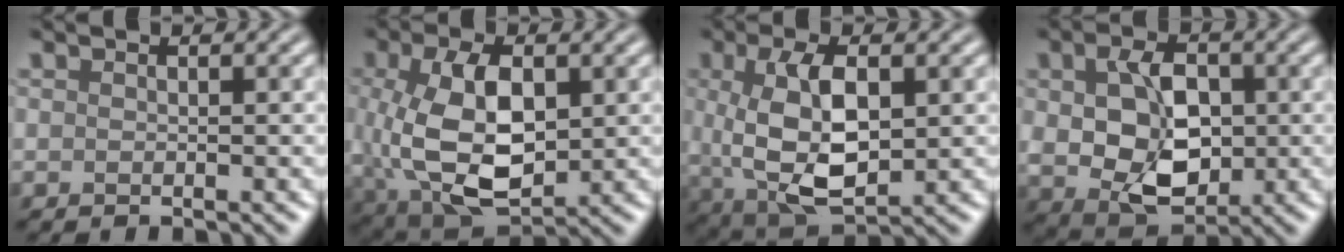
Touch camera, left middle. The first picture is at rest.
{"total": 10.1, "force": [0.5, 6.0, 8.1], "torque": [-0.176, -0.010, 0.028]}
{"total": 8.2, "force": [0.7, 3.9, 7.2], "torque": [-0.145, -0.003, 0.021]}
{"total": 7.8, "force": [0.0, 5.0, 5.9], "torque": [-0.117, -0.007, 0.009]}